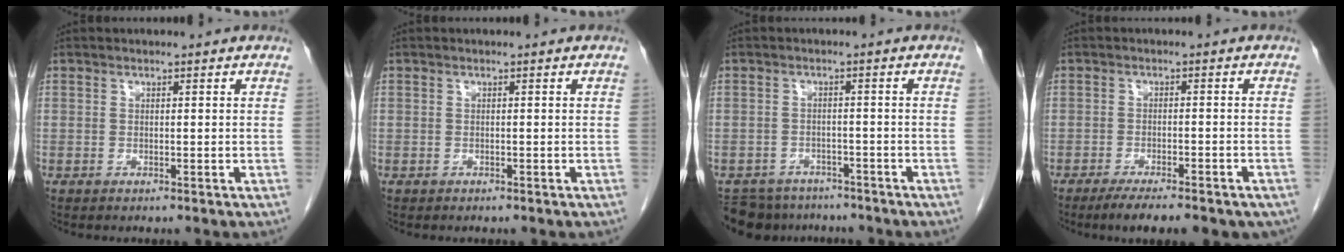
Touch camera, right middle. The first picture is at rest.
{"total": 0.0}
{"total": 7.7, "force": [-6.8, 3.6, 0.6], "torque": [-0.006, 0.002, -0.092]}
{"total": 10.4, "force": [-8.1, 2.7, 6.0], "torque": [-0.072, -0.005, -0.107]}